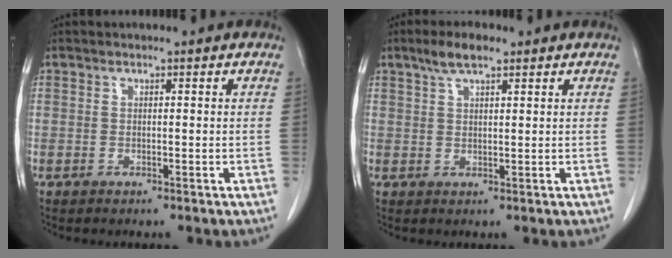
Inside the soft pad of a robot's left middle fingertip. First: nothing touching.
{"total": 4.0, "force": [2.8, 1.1, 2.6], "torque": [-0.056, 0.008, 0.053]}